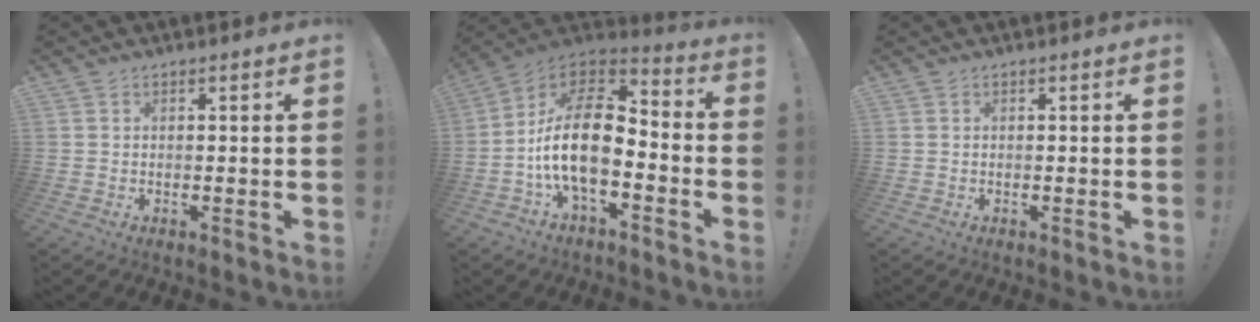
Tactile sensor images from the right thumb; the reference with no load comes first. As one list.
[{"total": 18.8, "force": [-3.4, 9.9, 15.6], "torque": [-0.293, 0.021, -0.055]}, {"total": 0.0}]